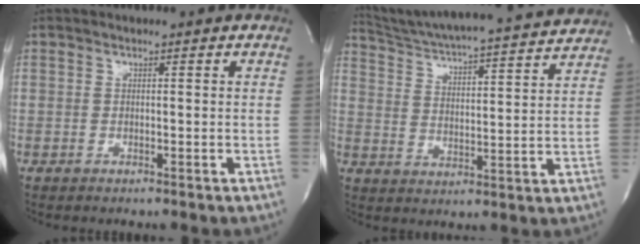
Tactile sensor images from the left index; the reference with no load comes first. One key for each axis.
{"total": 20.8, "fx": 19.6, "fy": 0.6, "fz": 7.0, "tx": -0.121, "ty": -0.017, "tz": 0.274}